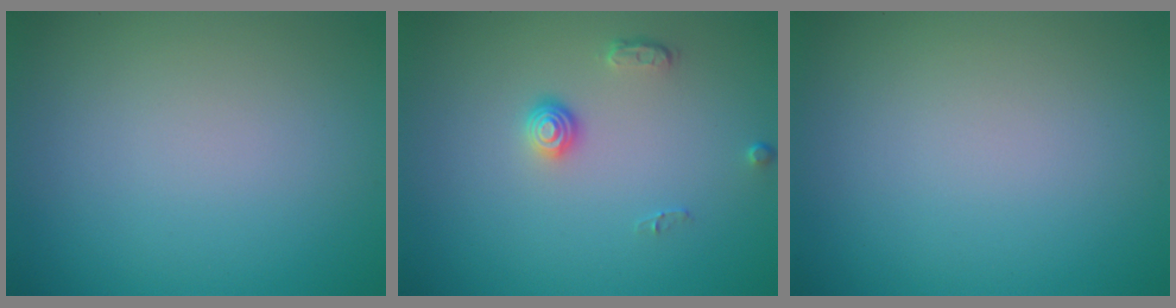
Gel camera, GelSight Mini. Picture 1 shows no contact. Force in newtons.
{"total": 1.4, "press": 1.0, "slide": 1.0}
{"total": 0.0}